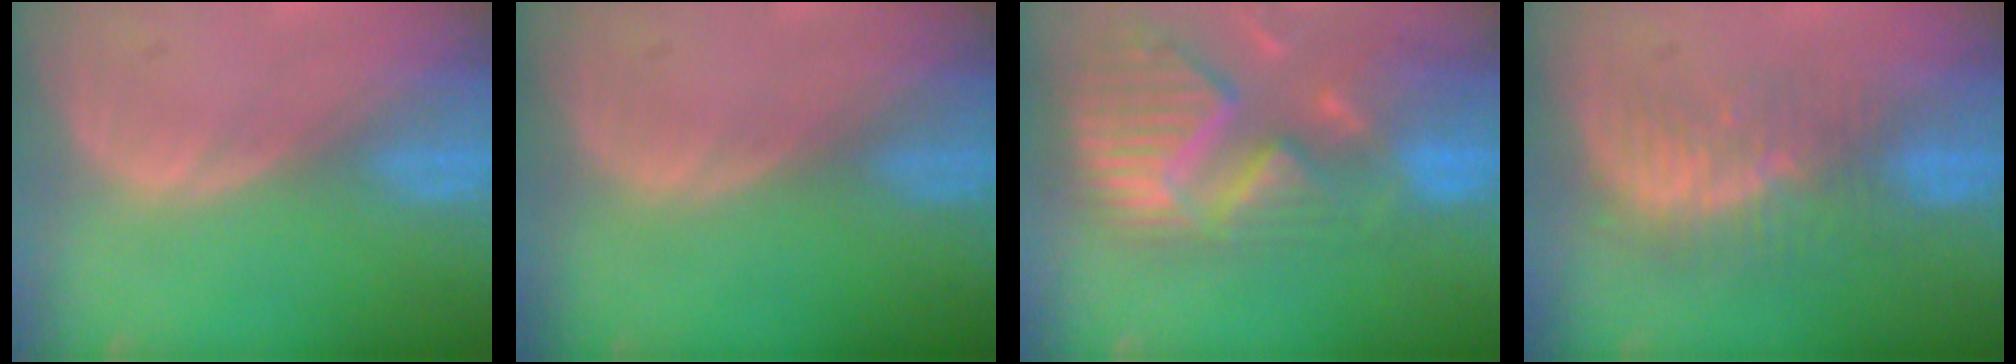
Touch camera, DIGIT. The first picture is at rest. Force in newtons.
{"total": 0.0}
{"total": 13.3, "press": 11.3, "slide": 7.1}
{"total": 8.2, "press": 7.2, "slide": 3.9}